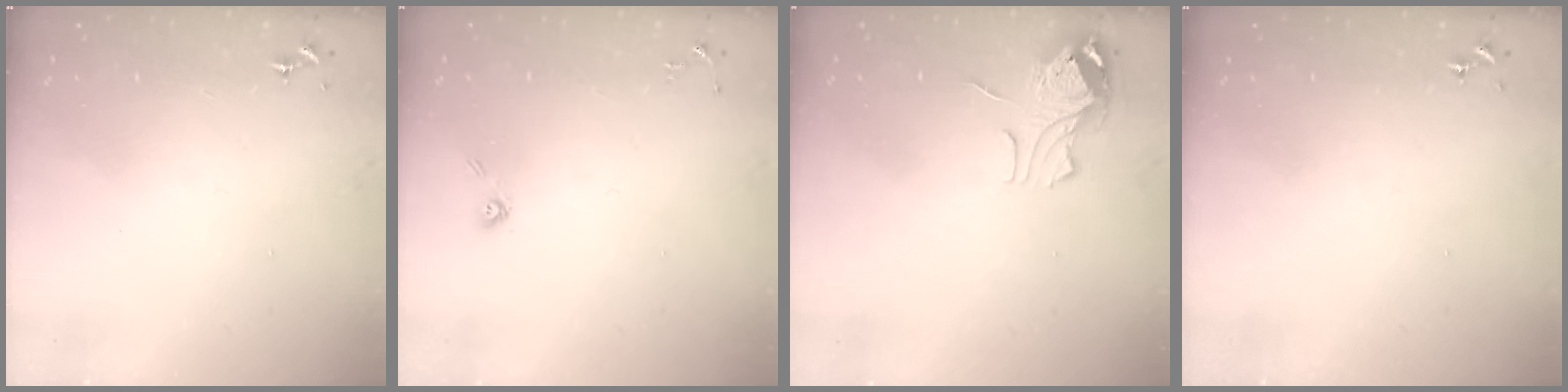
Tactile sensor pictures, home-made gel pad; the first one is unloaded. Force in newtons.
{"total": 3.7, "press": 3.3, "slide": 1.8}
{"total": 7.7, "press": 7.7, "slide": 0.7}
{"total": 0.0}